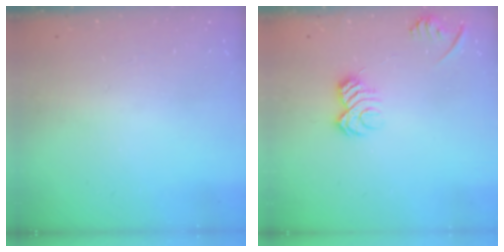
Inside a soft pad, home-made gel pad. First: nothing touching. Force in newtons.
{"total": 9.8, "press": 9.7, "slide": 1.2}